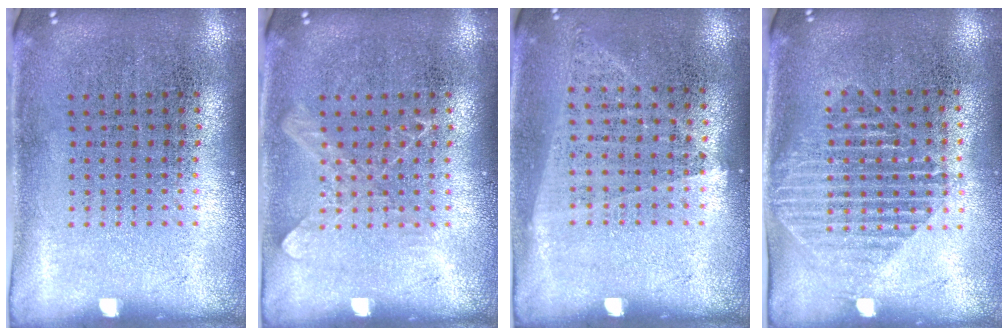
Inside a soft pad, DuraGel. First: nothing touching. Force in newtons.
{"total": 1.0, "press": 1.0, "slide": 0.3}
{"total": 1.0, "press": 0.9, "slide": 0.4}
{"total": 1.5, "press": 1.3, "slide": 0.8}